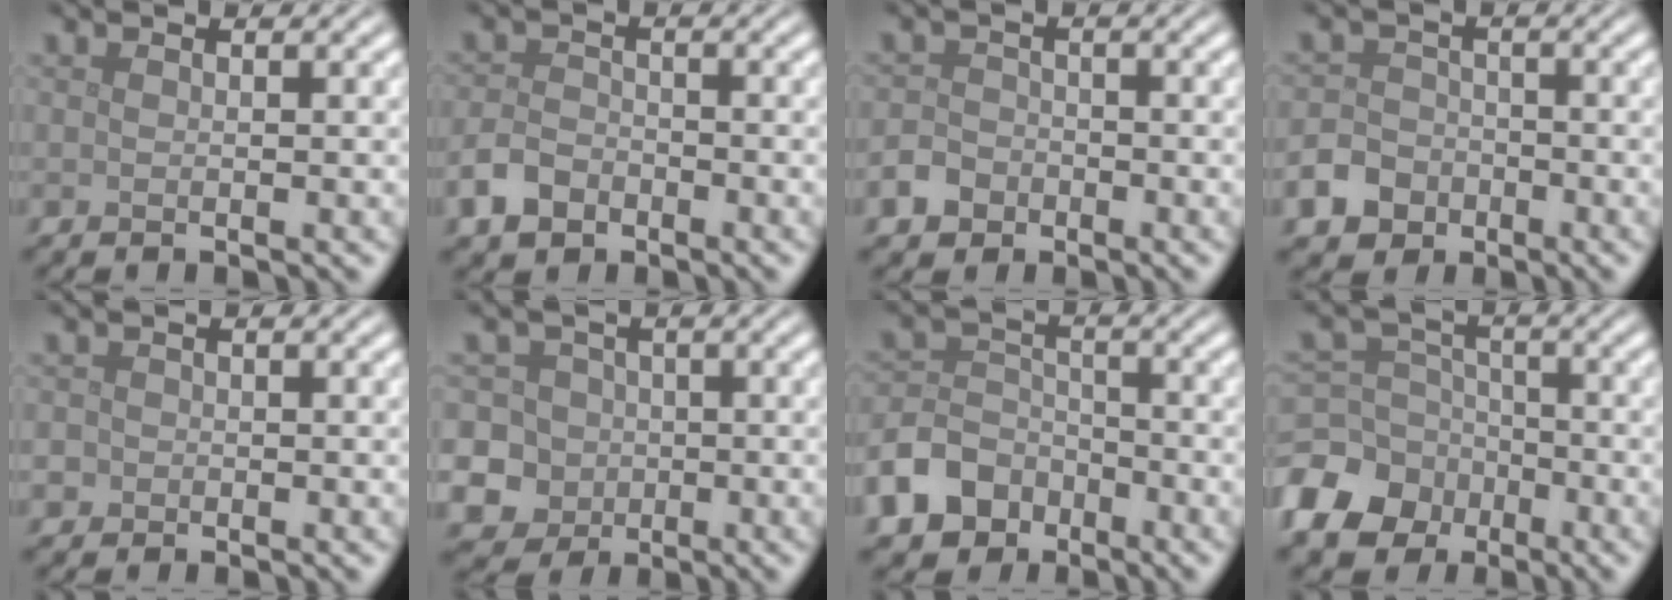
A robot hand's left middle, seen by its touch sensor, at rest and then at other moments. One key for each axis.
{"total": 2.9, "fx": -1.8, "fy": 1.9, "fz": 1.3, "tx": -0.022, "ty": 0.000, "tz": -0.044}
{"total": 2.7, "fx": -1.6, "fy": 2.0, "fz": 0.8, "tx": -0.009, "ty": -0.003, "tz": -0.033}
{"total": 5.2, "fx": -3.1, "fy": 4.0, "fz": 1.2, "tx": -0.009, "ty": -0.013, "tz": -0.064}
{"total": 1.7, "fx": -0.5, "fy": 1.6, "fz": 0.3, "tx": -0.001, "ty": 0.000, "tz": -0.006}
{"total": 9.5, "fx": -1.6, "fy": 8.9, "fz": 2.8, "tx": -0.065, "ty": 0.018, "tz": -0.065}
{"total": 6.7, "fx": -4.2, "fy": 4.8, "fz": 1.9, "tx": -0.029, "ty": -0.006, "tz": -0.090}
{"total": 9.2, "fx": -5.4, "fy": 6.8, "fz": 2.9, "tx": -0.070, "ty": -0.019, "tz": -0.108}